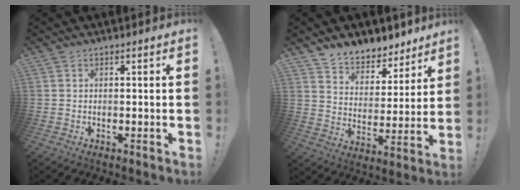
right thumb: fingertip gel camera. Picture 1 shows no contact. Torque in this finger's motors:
{"motor_torque": [-0.57, 1.13, -0.18, 0.58, 0.00]}